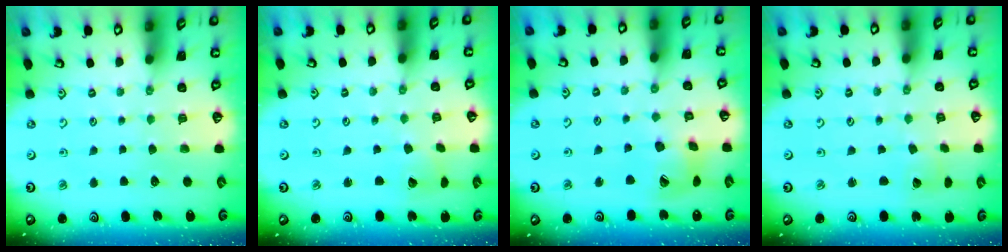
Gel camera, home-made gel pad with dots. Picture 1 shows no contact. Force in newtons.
{"total": 2.2, "press": 2.2, "slide": 0.3}
{"total": 14.6, "press": 14.4, "slide": 2.0}
{"total": 2.1, "press": 2.1, "slide": 0.2}